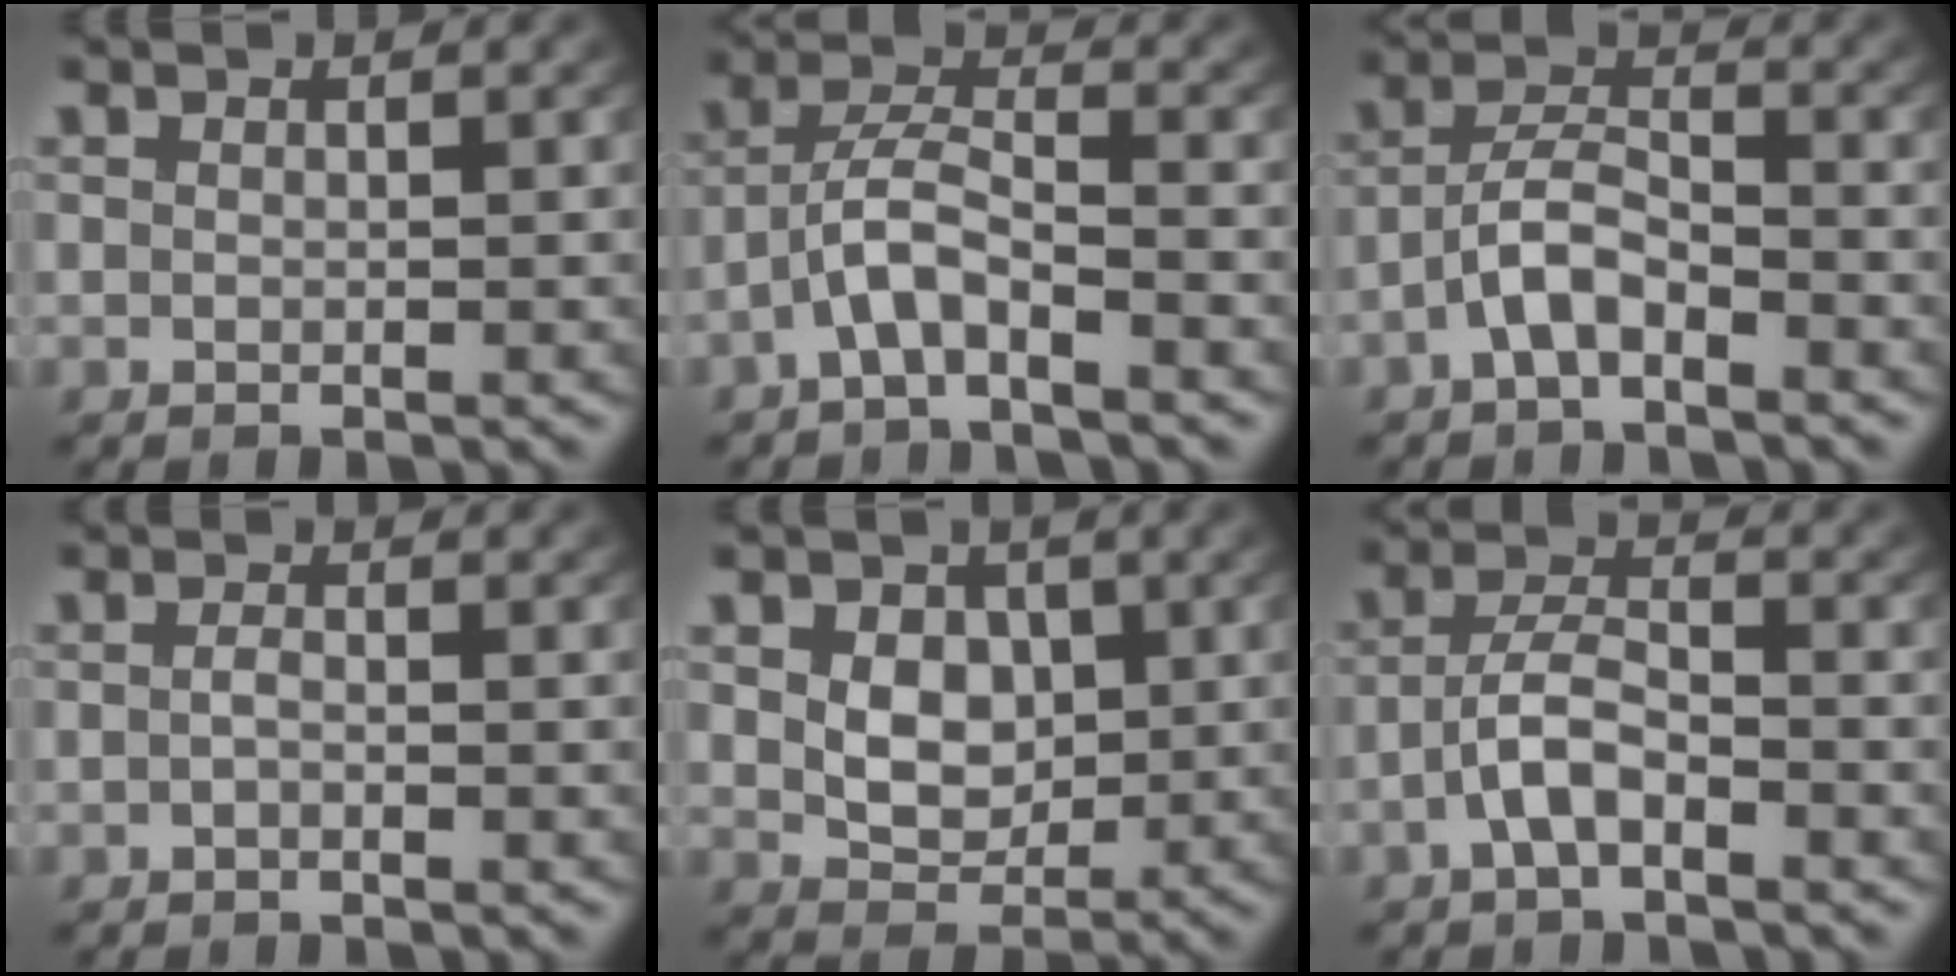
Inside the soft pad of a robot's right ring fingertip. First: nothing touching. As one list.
[{"total": 3.6, "force": [-1.7, 1.7, 2.6], "torque": [-0.056, -0.006, -0.033]}, {"total": 3.8, "force": [-2.3, 2.1, 2.3], "torque": [-0.041, -0.010, -0.042]}, {"total": 0.8, "force": [-0.6, 0.0, 0.5], "torque": [-0.017, -0.009, -0.006]}, {"total": 4.8, "force": [0.8, 3.8, 2.8], "torque": [-0.049, -0.021, 0.027]}, {"total": 3.4, "force": [-2.0, 1.4, 2.4], "torque": [-0.045, -0.003, -0.035]}]